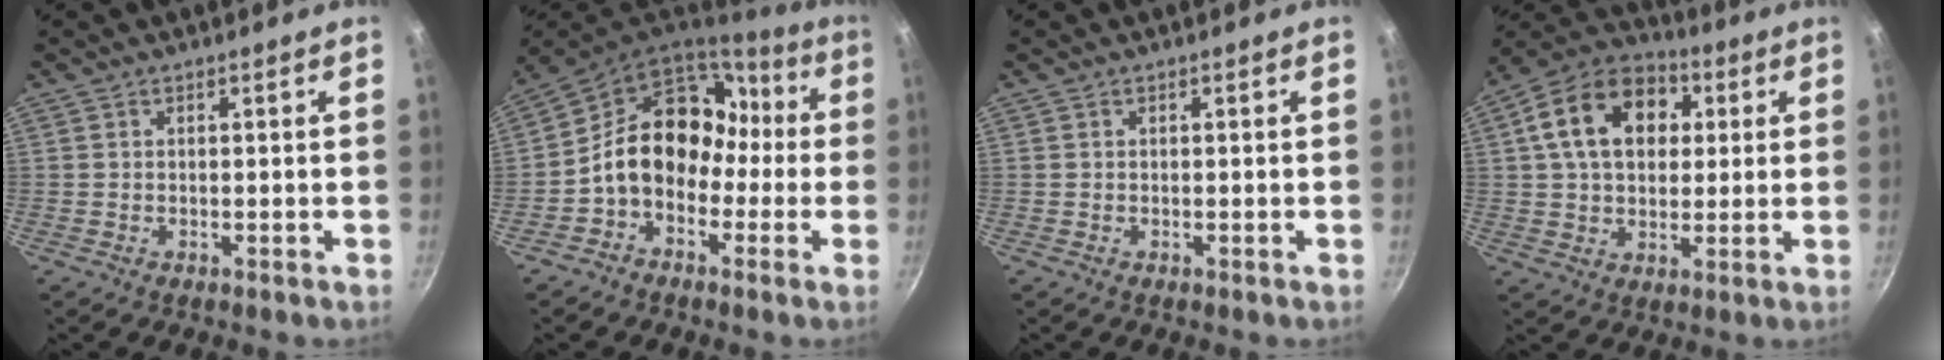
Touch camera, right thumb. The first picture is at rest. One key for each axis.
{"total": 16.1, "fx": -1.3, "fy": 12.6, "fz": 10.0, "tx": -0.114, "ty": 0.065, "tz": -0.033}
{"total": 0.0}
{"total": 16.4, "fx": 4.0, "fy": 11.7, "fz": 10.8, "tx": -0.159, "ty": 0.021, "tz": 0.050}